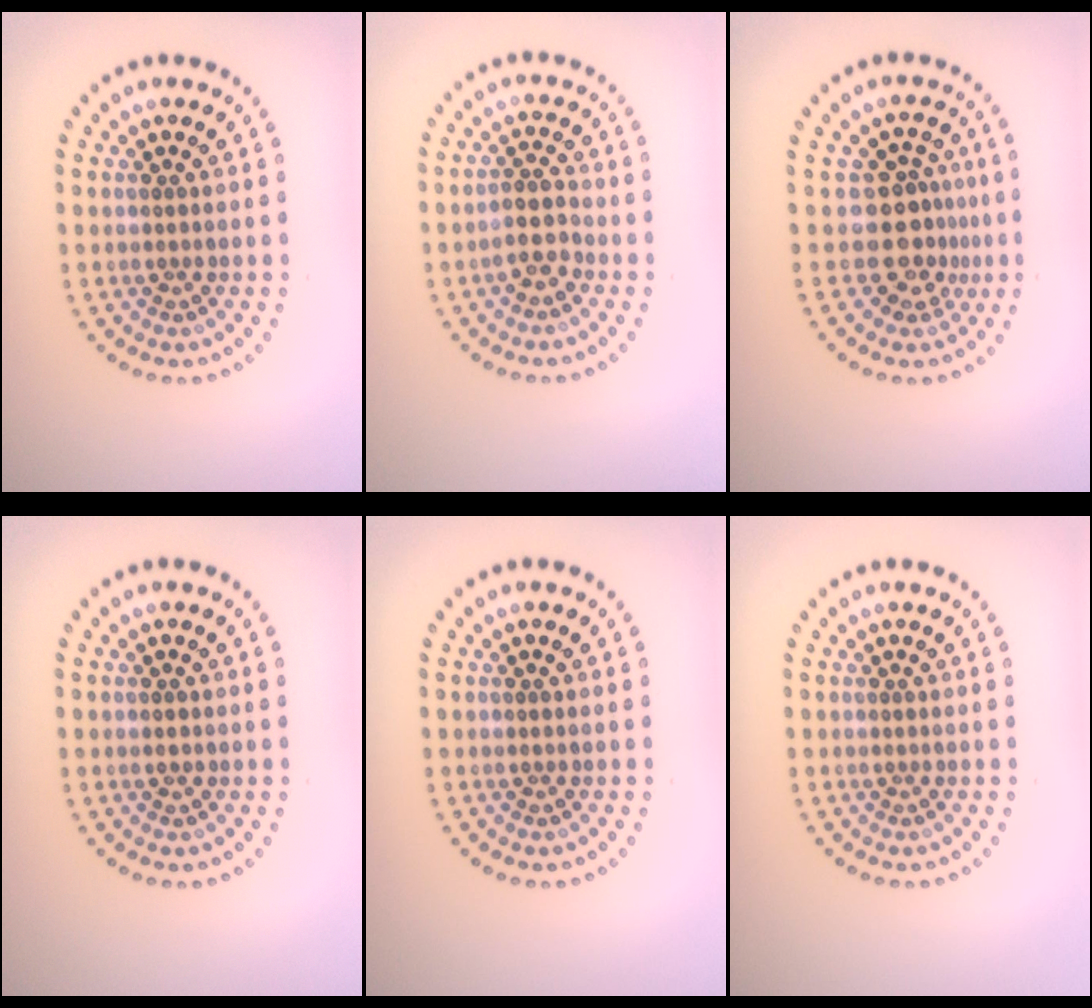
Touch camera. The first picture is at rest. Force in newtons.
{"total": 2.3, "press": 2.0, "slide": 1.0}
{"total": 3.5, "press": 2.6, "slide": 2.3}
{"total": 0.7, "press": 0.7, "slide": 0.1}
{"total": 0.0}
{"total": 0.0}